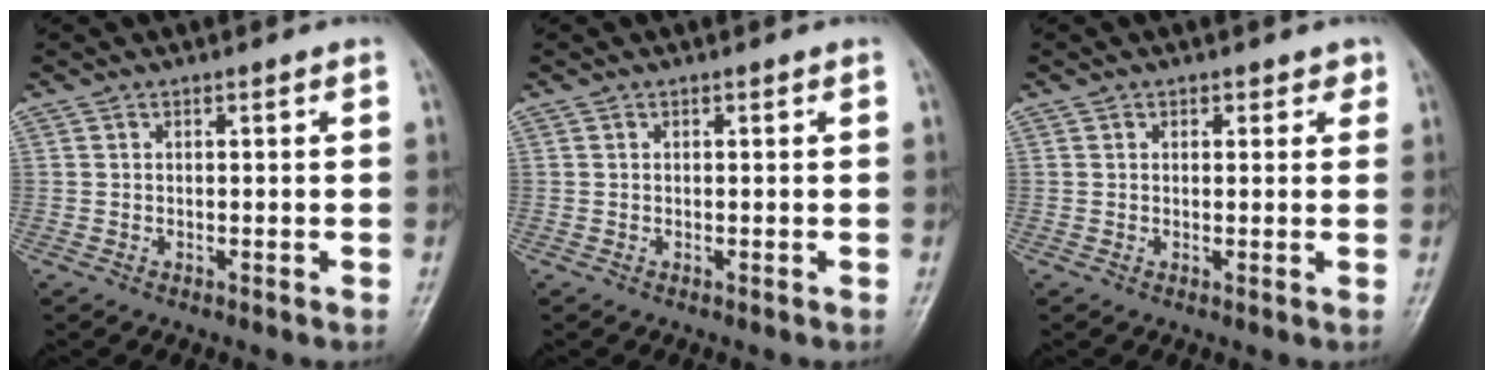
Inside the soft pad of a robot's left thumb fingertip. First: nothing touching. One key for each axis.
{"total": 0.0}
{"total": 2.0, "fx": 1.2, "fy": 1.5, "fz": 0.5, "tx": 0.020, "ty": -0.003, "tz": 0.008}